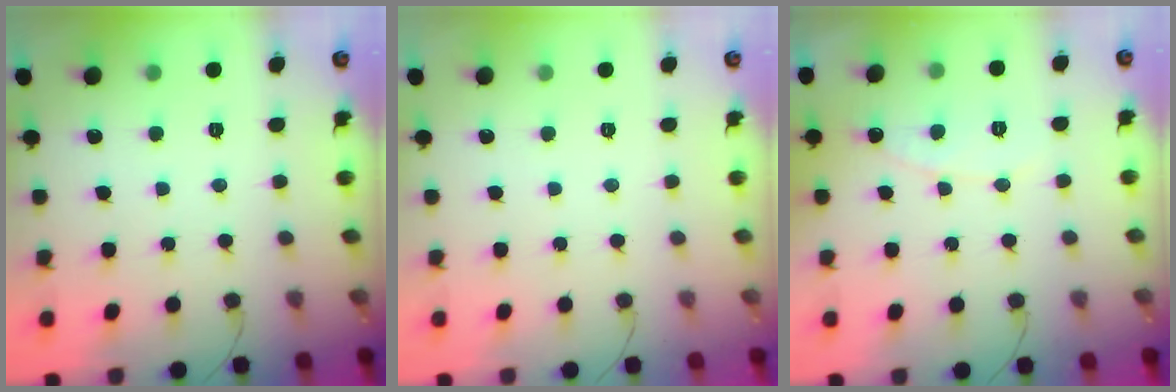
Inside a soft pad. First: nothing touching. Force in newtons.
{"total": 0.0}
{"total": 6.3, "press": 6.3, "slide": 0.4}